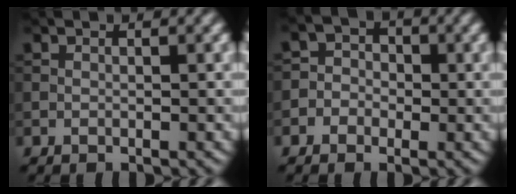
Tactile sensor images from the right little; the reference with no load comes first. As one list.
[{"total": 2.9, "force": [-0.7, 2.7, 0.7], "torque": [0.011, 0.013, -0.039]}]